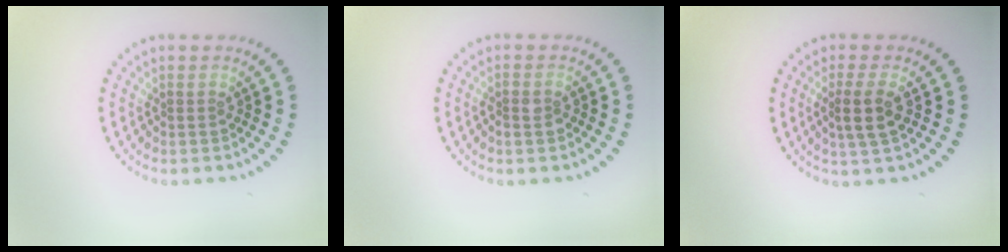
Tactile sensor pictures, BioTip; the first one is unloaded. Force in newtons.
{"total": 1.4, "press": 1.3, "slide": 0.6}
{"total": 2.6, "press": 2.3, "slide": 1.2}